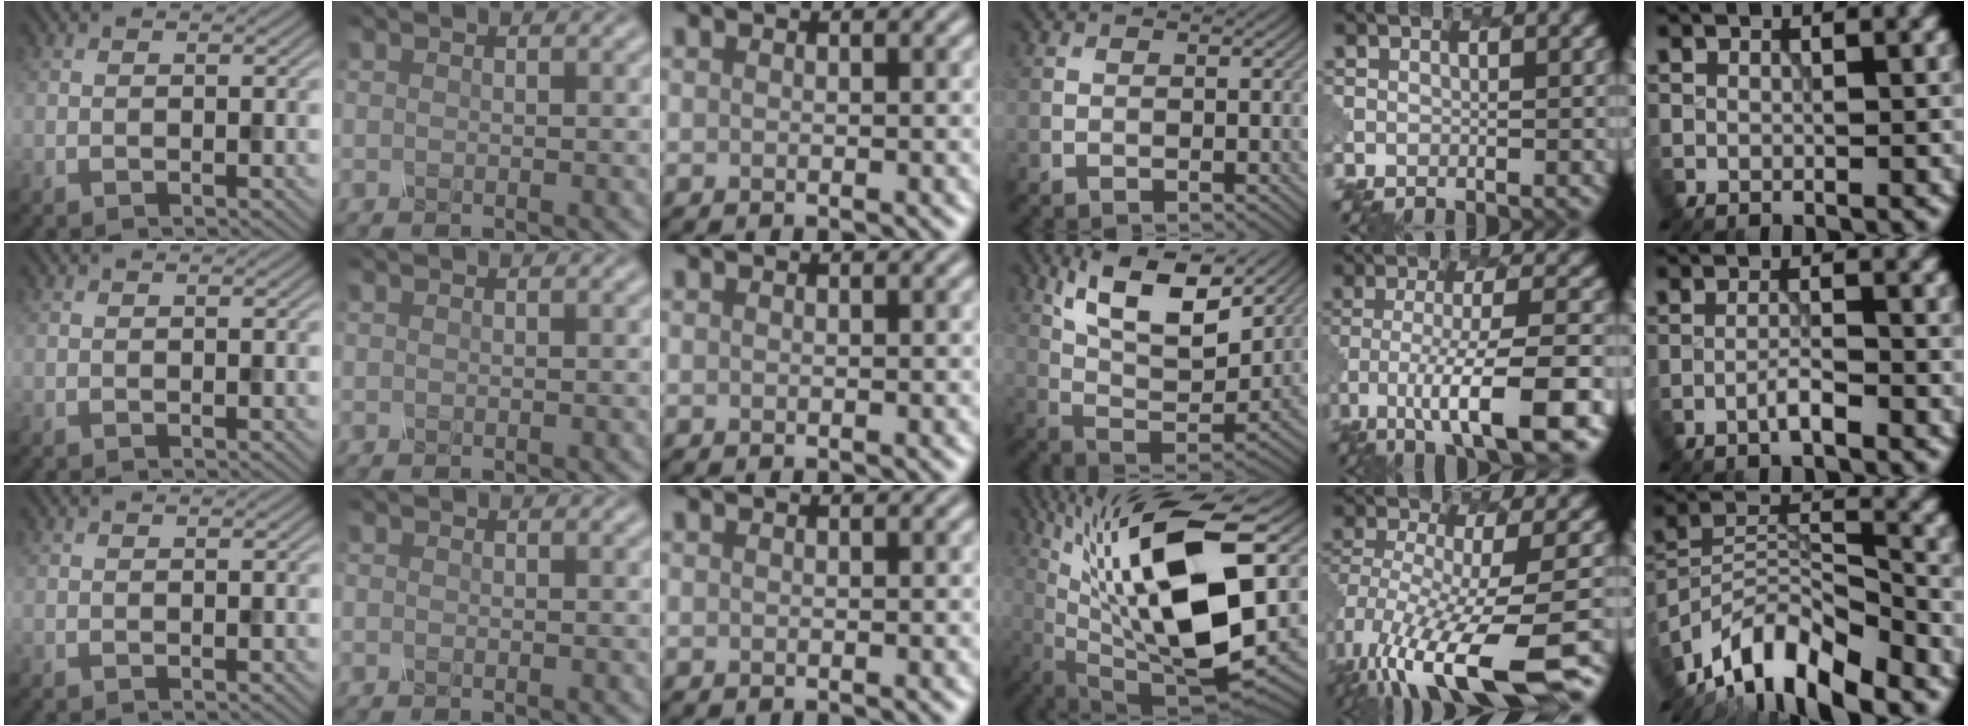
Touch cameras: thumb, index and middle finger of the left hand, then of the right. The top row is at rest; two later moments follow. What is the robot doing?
{"motion": "twist", "object": "rubiks cube"}